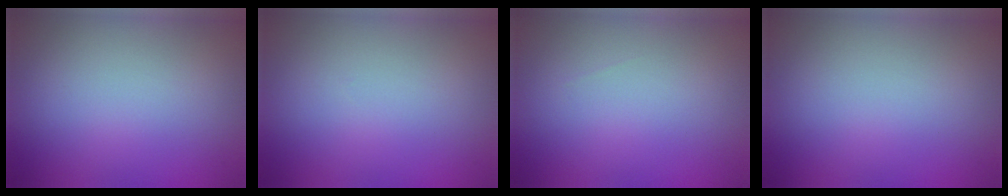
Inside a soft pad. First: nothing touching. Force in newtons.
{"total": 0.0}
{"total": 0.0}
{"total": 0.0}